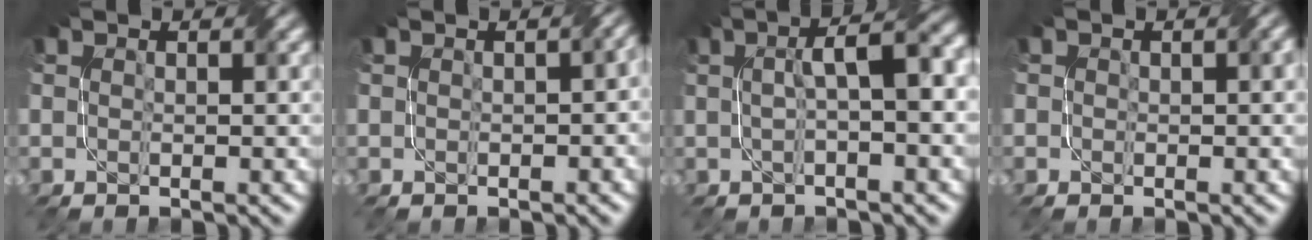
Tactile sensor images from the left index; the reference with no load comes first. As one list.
[{"total": 1.9, "force": [0.1, 0.8, 1.7], "torque": [-0.015, 0.003, 0.010]}, {"total": 5.1, "force": [0.6, 1.1, 5.0], "torque": [-0.071, 0.021, 0.010]}, {"total": 1.1, "force": [0.1, 0.6, 0.9], "torque": [-0.005, 0.004, 0.004]}]